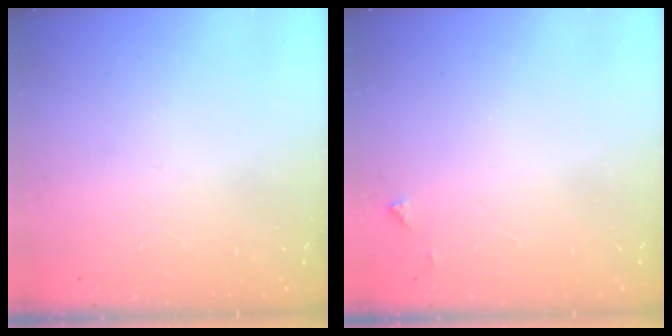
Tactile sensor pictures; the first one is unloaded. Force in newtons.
{"total": 3.6, "press": 3.6, "slide": 0.5}